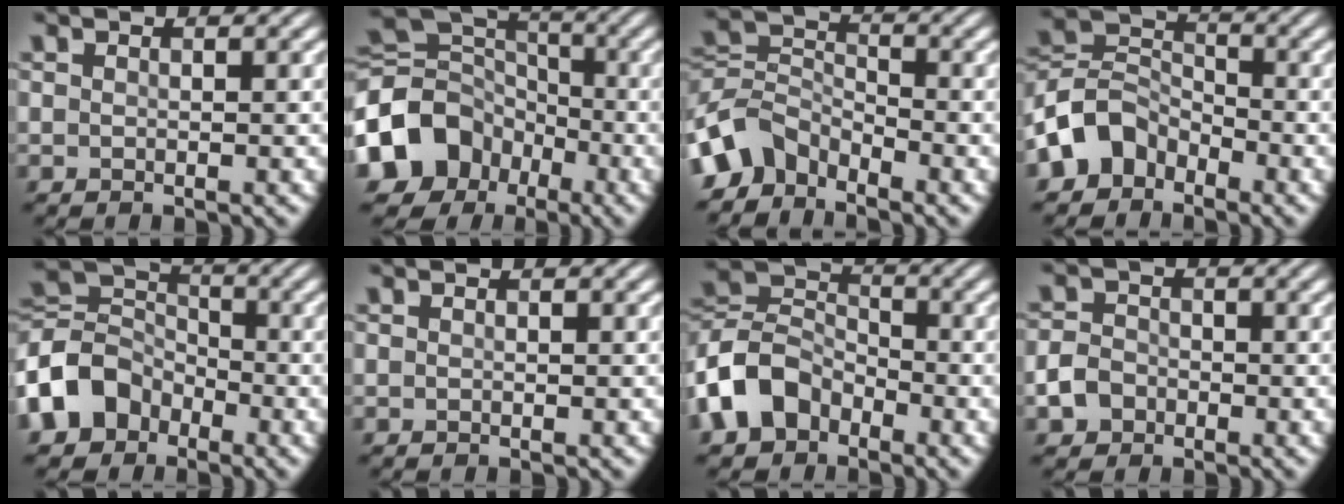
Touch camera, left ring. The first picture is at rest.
{"total": 9.5, "force": [-4.0, 7.5, 4.1], "torque": [-0.083, 0.003, -0.094]}
{"total": 4.6, "force": [-3.6, 2.6, 1.4], "torque": [-0.024, 0.002, -0.084]}
{"total": 4.8, "force": [-2.8, 3.5, 1.7], "torque": [-0.028, 0.009, -0.067]}
{"total": 6.9, "force": [-3.2, 5.4, 2.9], "torque": [-0.058, 0.012, -0.082]}
{"total": 0.0}
{"total": 6.6, "force": [-3.2, 4.8, 3.2], "torque": [-0.068, 0.009, -0.082]}
{"total": 2.7, "force": [-1.2, 2.1, 1.0], "torque": [-0.018, 0.002, -0.028]}